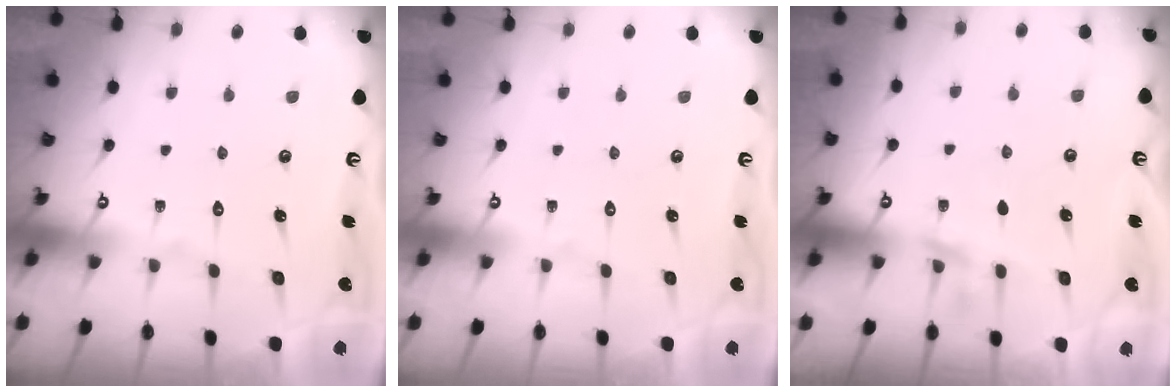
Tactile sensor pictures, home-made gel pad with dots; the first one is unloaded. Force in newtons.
{"total": 0.0}
{"total": 4.4, "press": 4.2, "slide": 1.2}